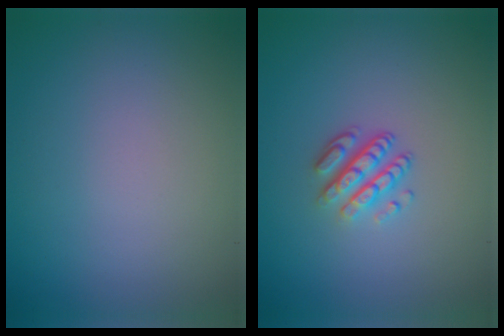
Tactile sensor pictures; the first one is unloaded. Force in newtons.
{"total": 3.4, "press": 2.4, "slide": 2.4}